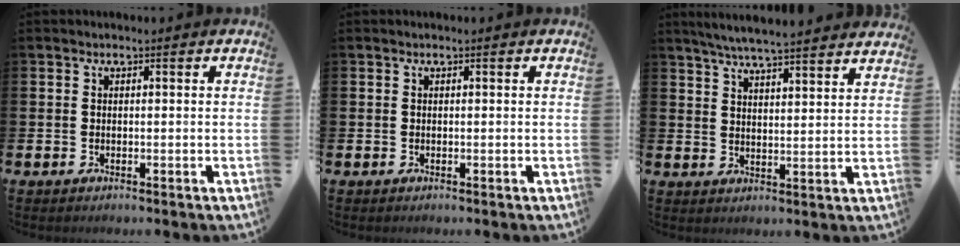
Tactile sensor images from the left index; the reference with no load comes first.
{"total": 0.0}
{"total": 5.9, "force": [5.7, -0.3, 1.3], "torque": [-0.040, -0.033, 0.100]}